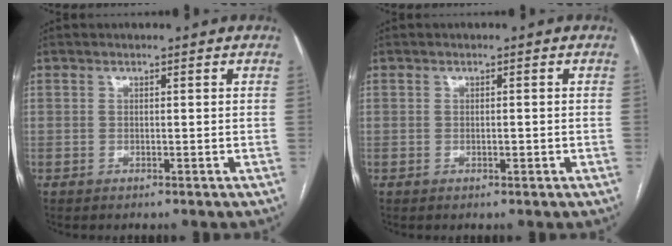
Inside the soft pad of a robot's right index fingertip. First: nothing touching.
{"total": 1.0, "force": [-0.3, 0.3, 0.9], "torque": [-0.018, -0.001, -0.002]}